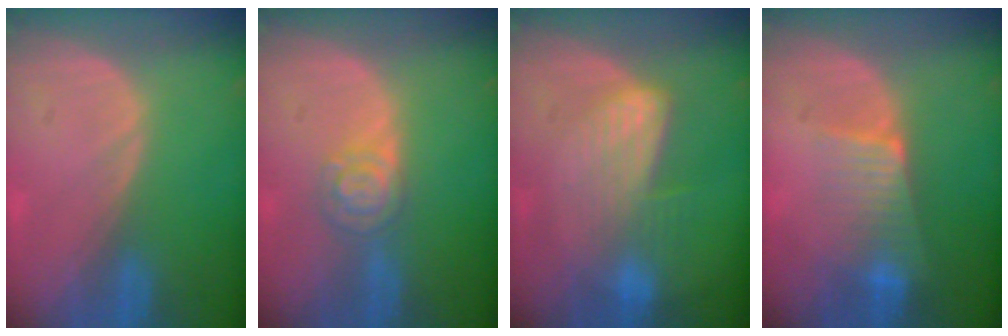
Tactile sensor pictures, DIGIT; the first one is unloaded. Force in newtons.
{"total": 4.7, "press": 4.1, "slide": 2.3}
{"total": 7.0, "press": 6.1, "slide": 3.5}
{"total": 6.4, "press": 5.5, "slide": 3.3}